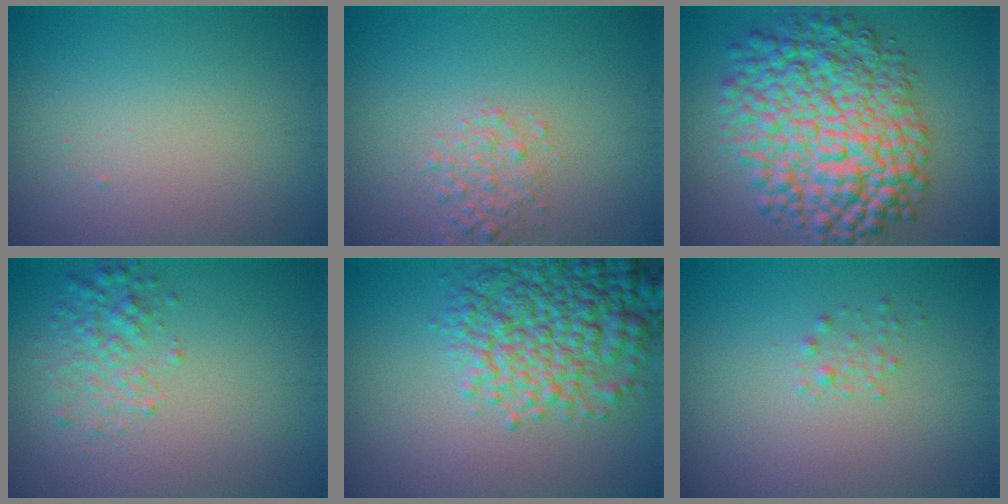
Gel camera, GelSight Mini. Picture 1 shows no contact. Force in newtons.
{"total": 1.8, "press": 1.8, "slide": 0.1}
{"total": 12.0, "press": 11.9, "slide": 0.2}
{"total": 2.4, "press": 2.4, "slide": 0.1}
{"total": 7.7, "press": 7.7, "slide": 0.2}
{"total": 0.9, "press": 0.9, "slide": 0.0}